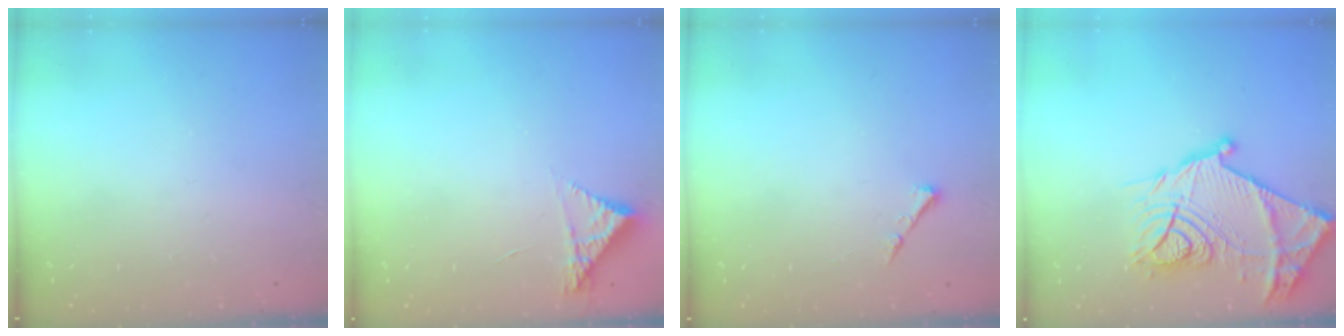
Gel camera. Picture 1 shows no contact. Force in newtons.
{"total": 4.3, "press": 4.3, "slide": 0.3}
{"total": 3.7, "press": 3.6, "slide": 0.5}
{"total": 22.8, "press": 22.7, "slide": 1.7}